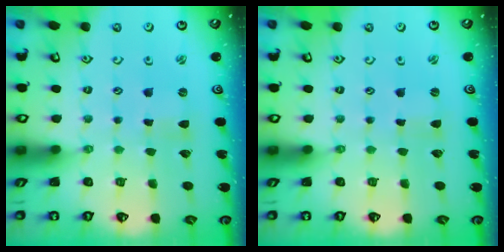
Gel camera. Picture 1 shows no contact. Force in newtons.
{"total": 0.0}